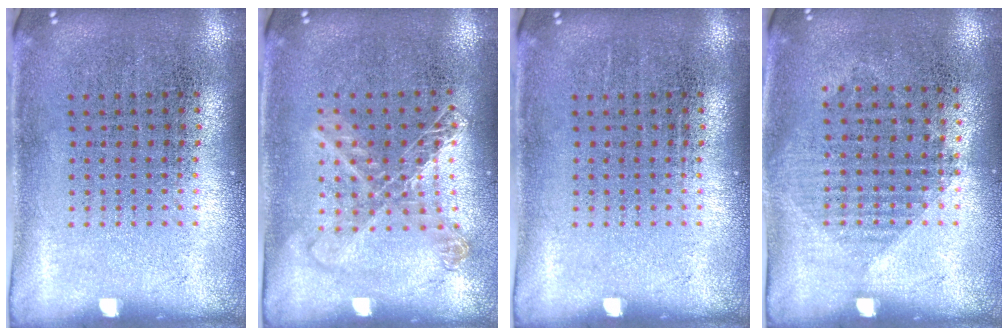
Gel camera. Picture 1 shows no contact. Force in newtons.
{"total": 1.3, "press": 1.2, "slide": 0.5}
{"total": 0.0}
{"total": 1.0, "press": 0.9, "slide": 0.4}